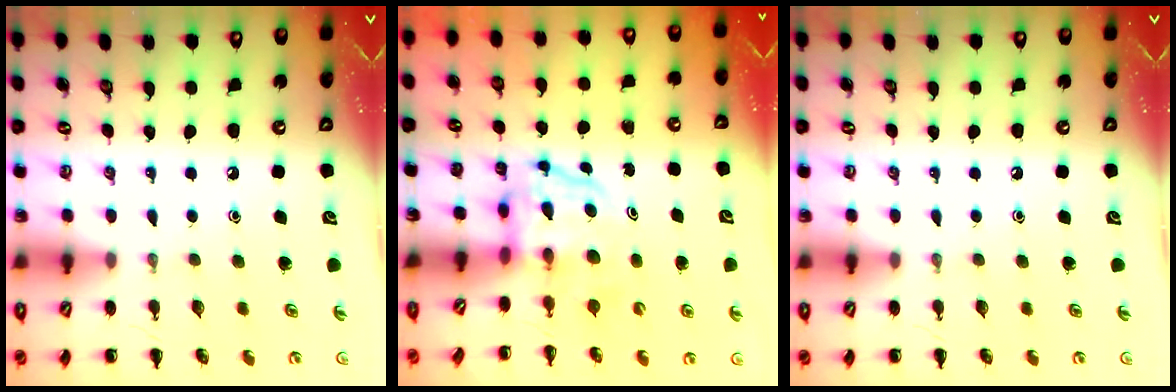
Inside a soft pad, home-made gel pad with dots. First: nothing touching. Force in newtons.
{"total": 3.9, "press": 3.8, "slide": 0.6}
{"total": 0.0}